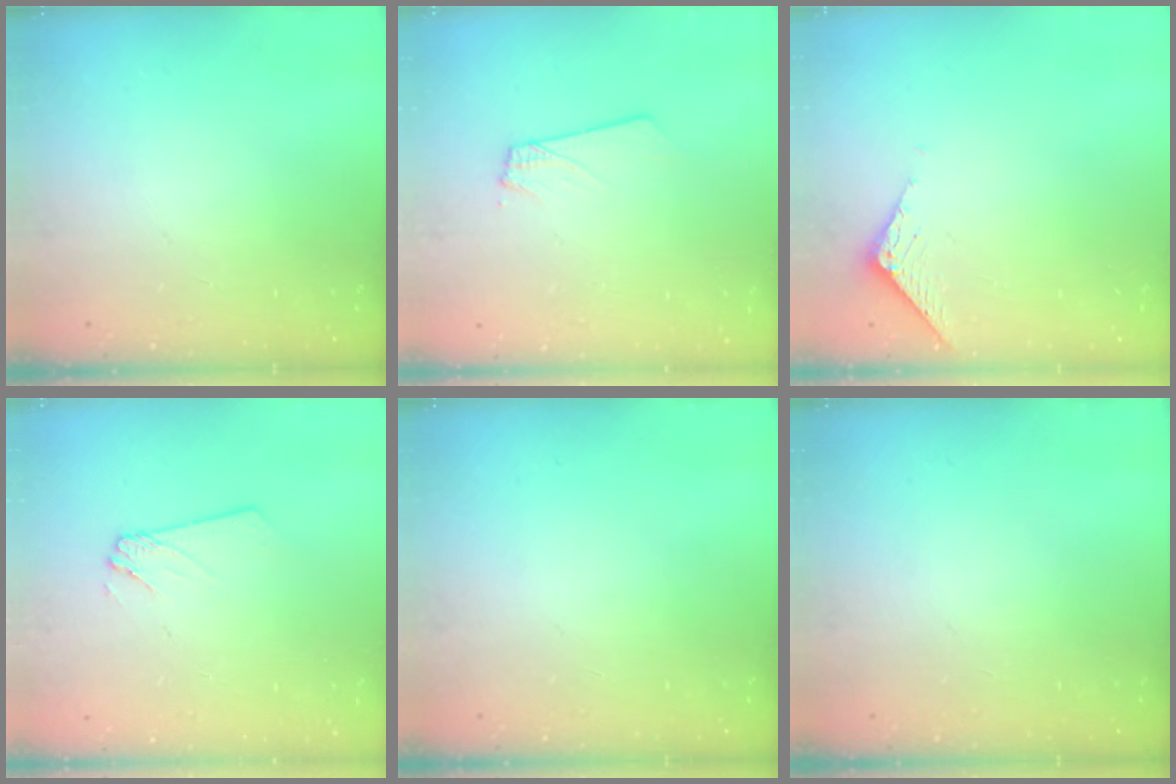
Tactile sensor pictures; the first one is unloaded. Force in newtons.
{"total": 1.8, "press": 1.8, "slide": 0.1}
{"total": 3.4, "press": 3.4, "slide": 0.2}
{"total": 2.4, "press": 2.4, "slide": 0.2}
{"total": 0.0}
{"total": 0.0}